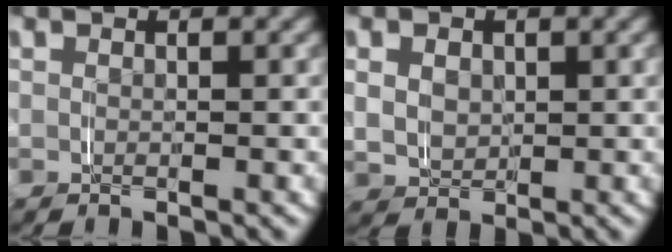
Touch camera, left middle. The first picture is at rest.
{"total": 2.0, "force": [0.2, 1.9, 0.1], "torque": [-0.005, -0.015, 0.012]}